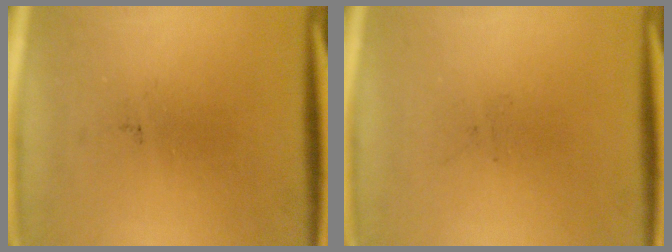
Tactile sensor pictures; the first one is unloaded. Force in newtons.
{"total": 0.0}